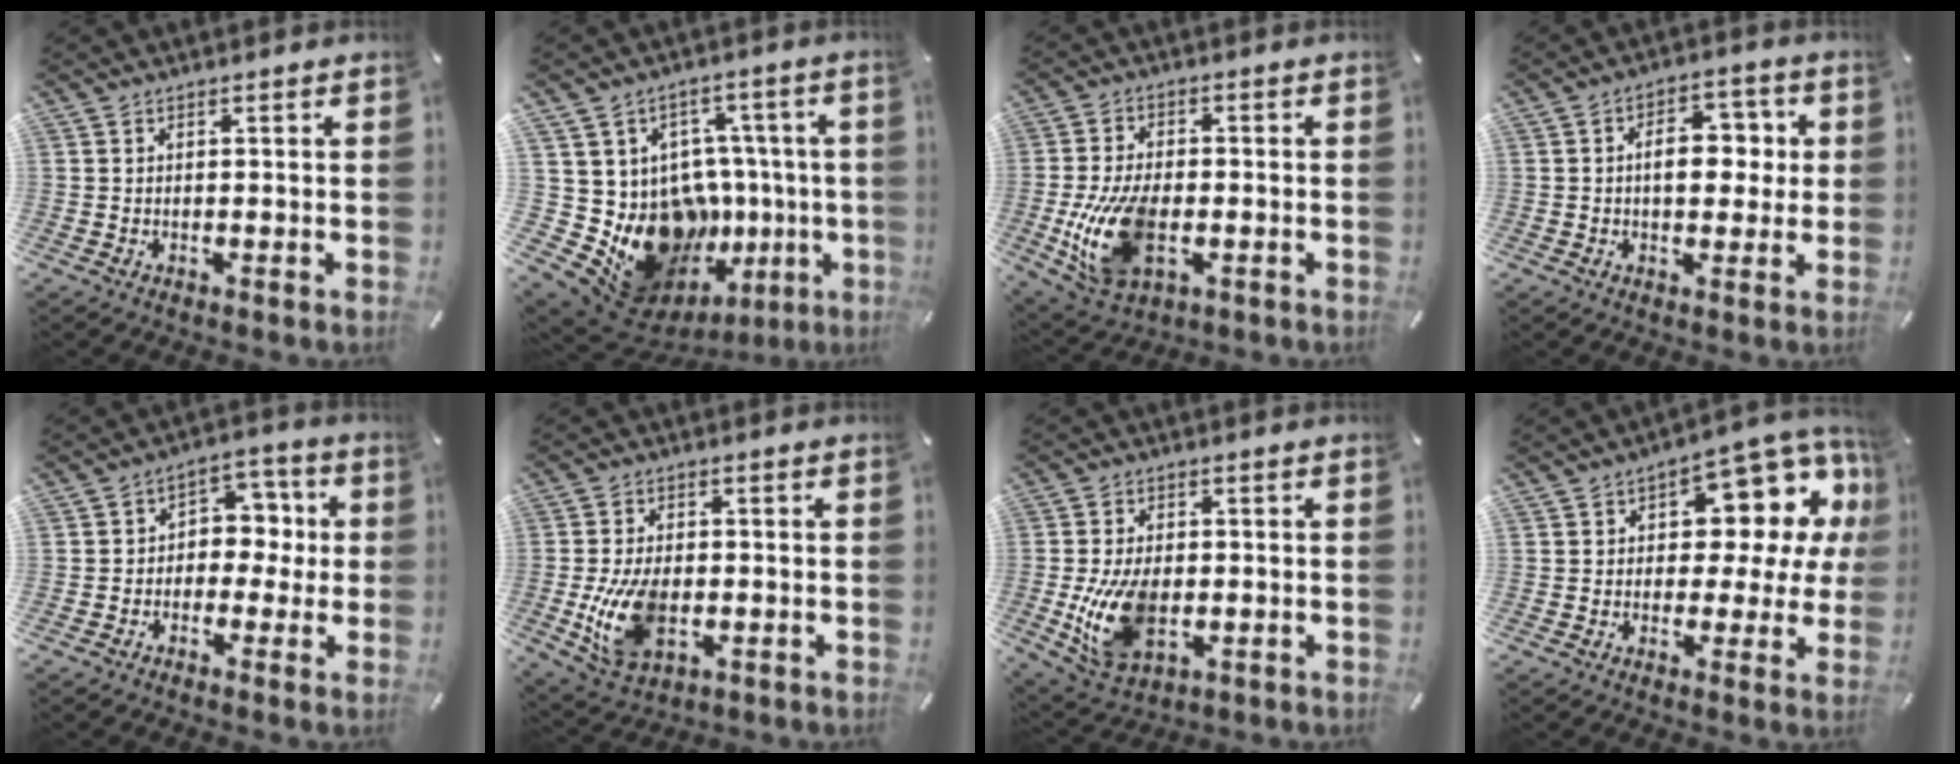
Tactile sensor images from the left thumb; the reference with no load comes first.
{"total": 18.2, "force": [-4.6, 14.7, 9.7], "torque": [-0.151, -0.018, -0.031]}
{"total": 14.2, "force": [-3.2, 8.7, 10.8], "torque": [-0.231, -0.006, -0.055]}
{"total": 9.7, "force": [1.1, 6.4, 7.2], "torque": [-0.087, -0.003, 0.011]}
{"total": 6.6, "force": [-0.9, 5.8, 3.1], "torque": [-0.034, 0.007, -0.024]}
{"total": 12.0, "force": [-2.0, 7.7, 9.0], "torque": [-0.194, -0.005, -0.033]}
{"total": 12.9, "force": [-1.8, 8.3, 9.7], "torque": [-0.198, -0.007, -0.029]}
{"total": 12.4, "force": [6.7, 6.9, 7.9], "torque": [-0.086, -0.068, 0.111]}